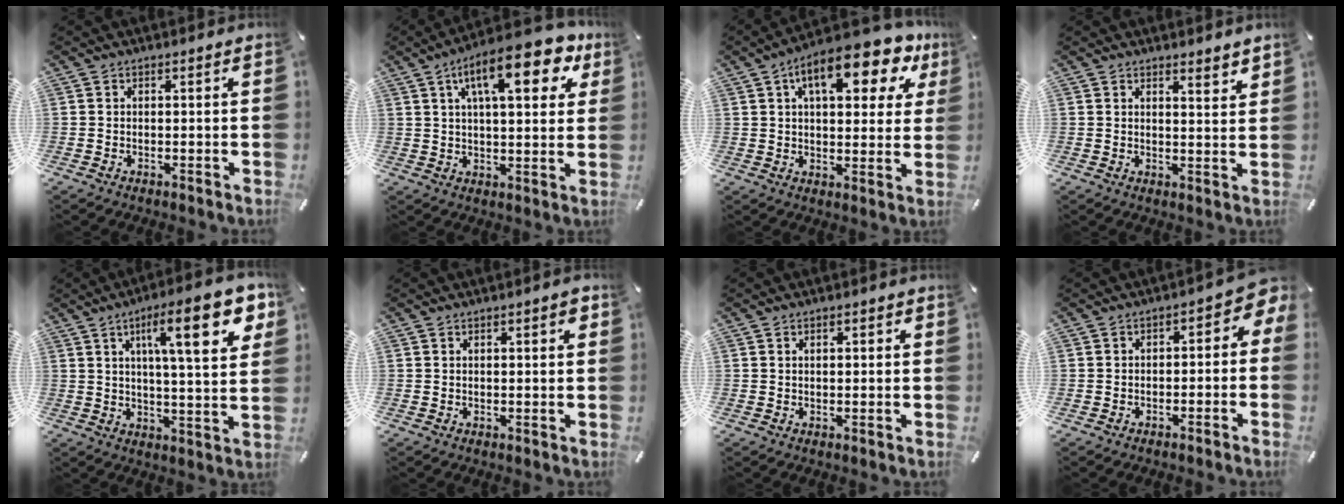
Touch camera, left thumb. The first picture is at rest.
{"total": 17.3, "force": [8.3, 6.2, 13.8], "torque": [-0.213, -0.019, 0.126]}
{"total": 16.0, "force": [8.0, 6.8, 12.0], "torque": [-0.167, -0.032, 0.124]}
{"total": 3.1, "force": [3.0, 0.6, 0.3], "torque": [0.002, -0.028, 0.053]}
{"total": 18.2, "force": [7.8, 4.4, 15.8], "torque": [-0.233, -0.024, 0.109]}
{"total": 1.7, "force": [0.7, 0.5, 1.4], "torque": [-0.028, 0.002, 0.012]}
{"total": 1.3, "force": [0.4, 0.7, 1.0], "torque": [-0.020, 0.006, 0.005]}
{"total": 4.0, "force": [-1.2, 2.6, 2.8], "torque": [-0.039, 0.002, -0.031]}